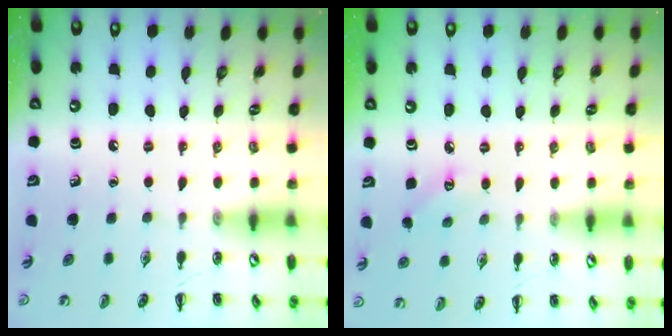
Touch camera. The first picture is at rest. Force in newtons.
{"total": 3.5, "press": 3.4, "slide": 0.9}